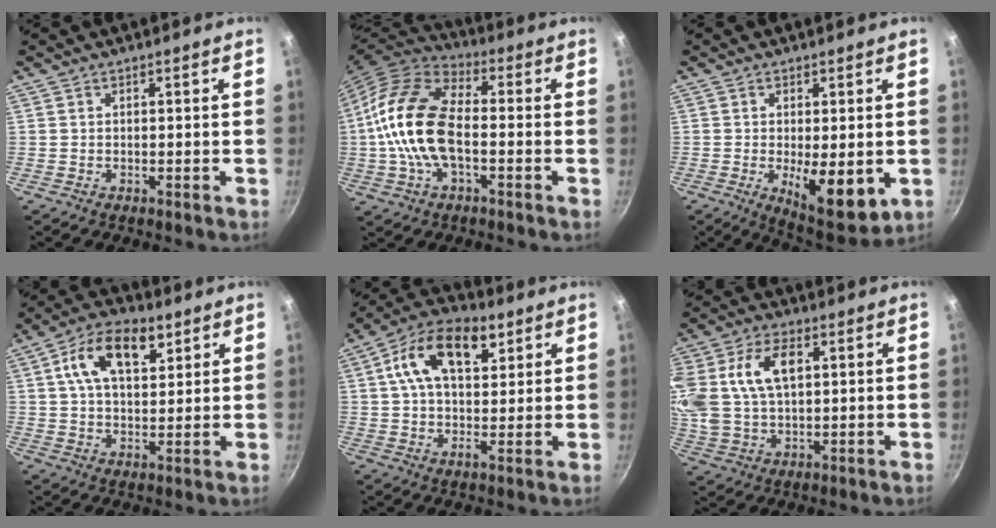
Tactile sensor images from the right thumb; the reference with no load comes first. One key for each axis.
{"total": 16.9, "fx": -1.6, "fy": 8.9, "fz": 14.2, "tx": -0.288, "ty": 0.032, "tz": -0.037}
{"total": 11.2, "fx": -2.4, "fy": 4.3, "fz": 10.0, "tx": -0.137, "ty": -0.023, "tz": -0.023}
{"total": 12.9, "fx": 5.2, "fy": 7.1, "fz": 9.4, "tx": -0.147, "ty": 0.001, "tz": 0.087}
{"total": 15.2, "fx": 5.6, "fy": 8.4, "fz": 11.4, "tx": -0.177, "ty": 0.009, "tz": 0.090}
{"total": 17.3, "fx": 4.1, "fy": 10.6, "fz": 13.0, "tx": -0.289, "ty": 0.009, "tz": 0.079}